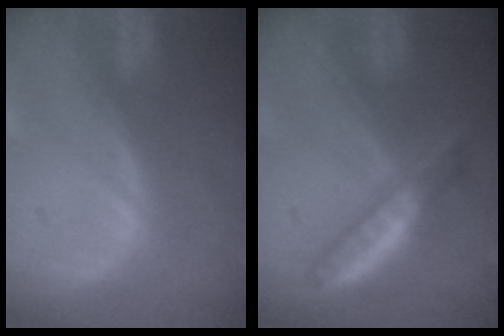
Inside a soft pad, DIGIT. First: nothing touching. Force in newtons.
{"total": 4.9, "press": 4.5, "slide": 1.9}